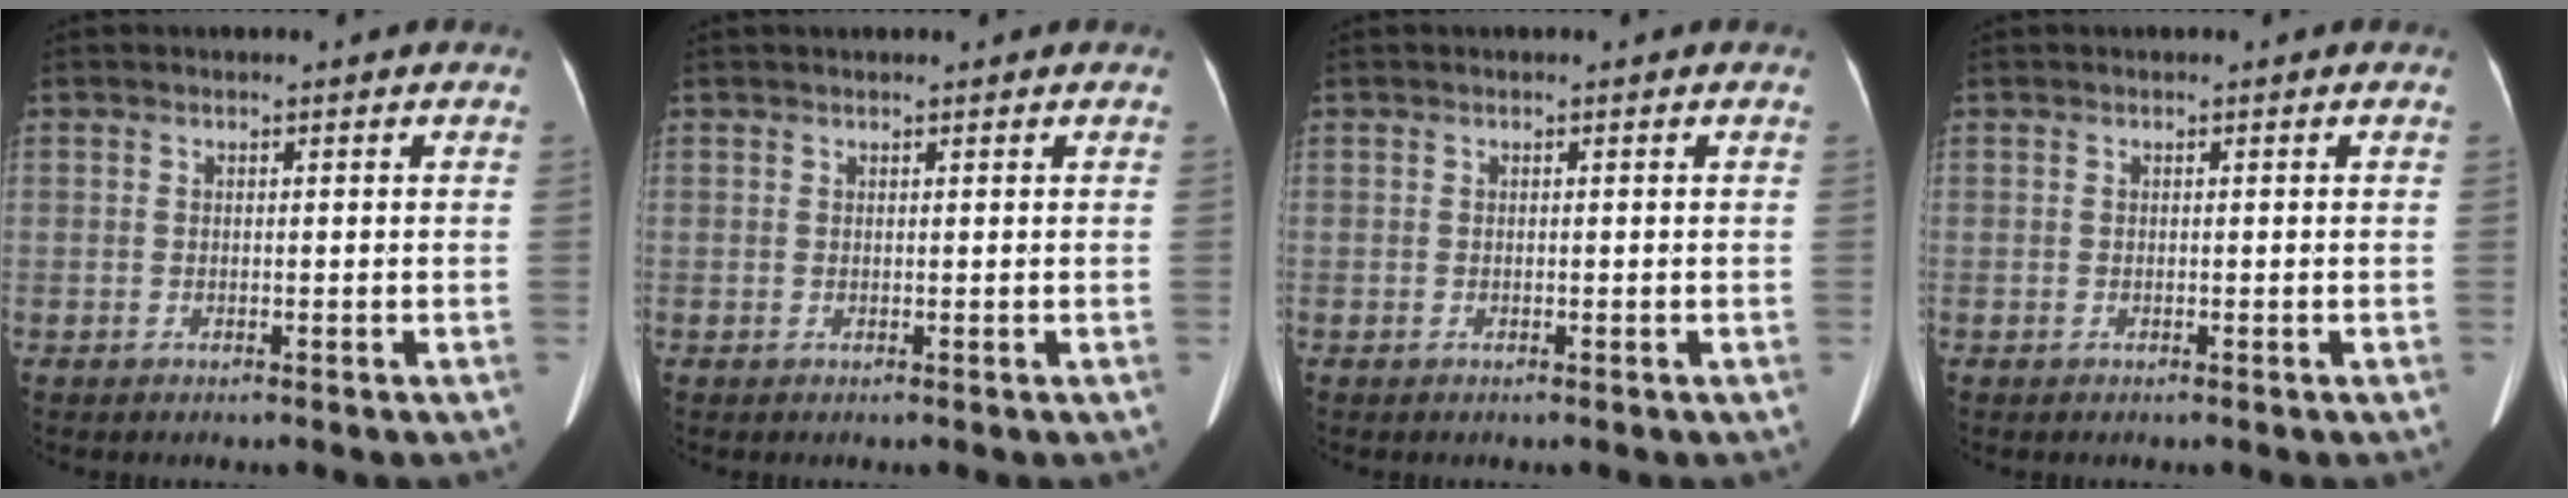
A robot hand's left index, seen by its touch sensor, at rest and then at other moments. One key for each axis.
{"total": 1.6, "fx": 1.4, "fy": 0.3, "fz": 0.7, "tx": -0.006, "ty": 0.024, "tz": 0.020}
{"total": 0.0}
{"total": 0.0}